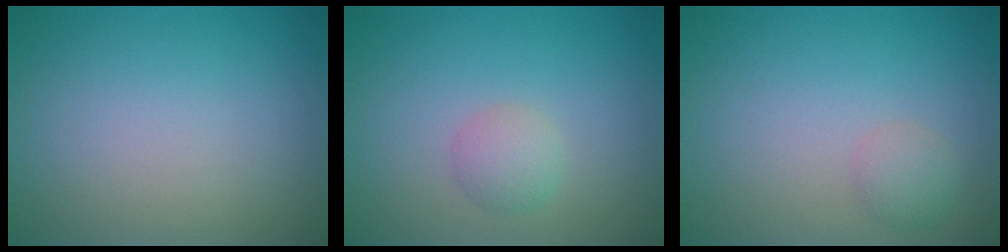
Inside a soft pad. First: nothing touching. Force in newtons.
{"total": 1.8, "press": 1.8, "slide": 0.1}
{"total": 1.5, "press": 1.5, "slide": 0.1}